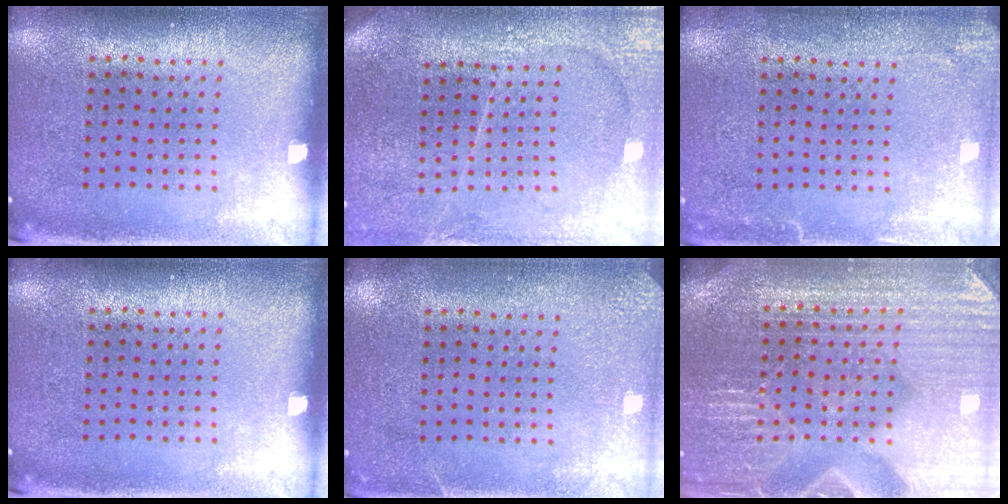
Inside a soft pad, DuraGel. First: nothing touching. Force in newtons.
{"total": 3.6, "press": 3.3, "slide": 1.6}
{"total": 2.6, "press": 2.6, "slide": 0.3}
{"total": 0.0}
{"total": 2.7, "press": 2.6, "slide": 0.2}
{"total": 4.6, "press": 4.4, "slide": 1.4}